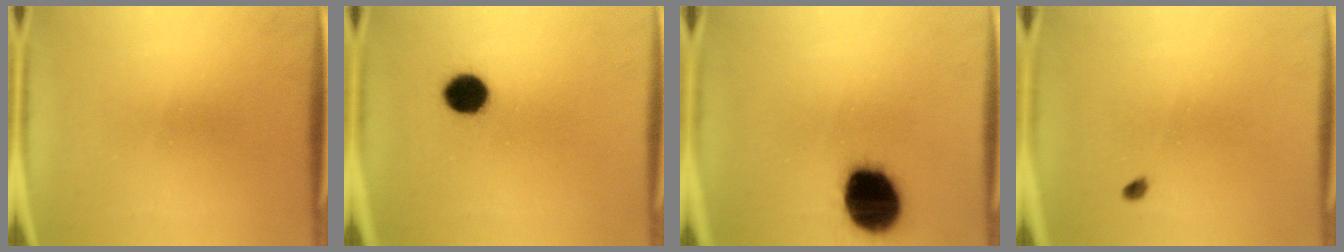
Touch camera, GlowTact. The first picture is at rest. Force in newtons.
{"total": 7.0}
{"total": 19.2}
{"total": 1.6}